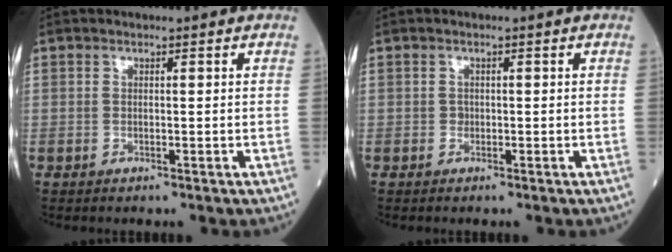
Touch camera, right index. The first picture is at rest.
{"total": 0.7, "force": [-0.1, 0.6, 0.2], "torque": [0.000, 0.003, -0.003]}